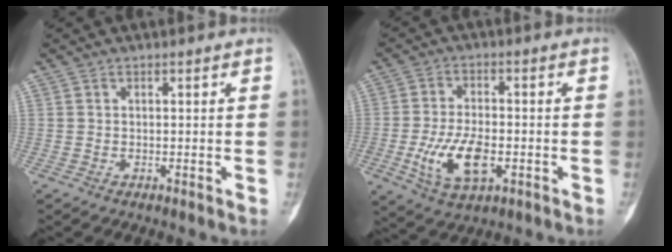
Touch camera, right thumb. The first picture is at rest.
{"total": 10.5, "force": [-2.8, 5.5, 8.6], "torque": [-0.158, 0.004, -0.044]}